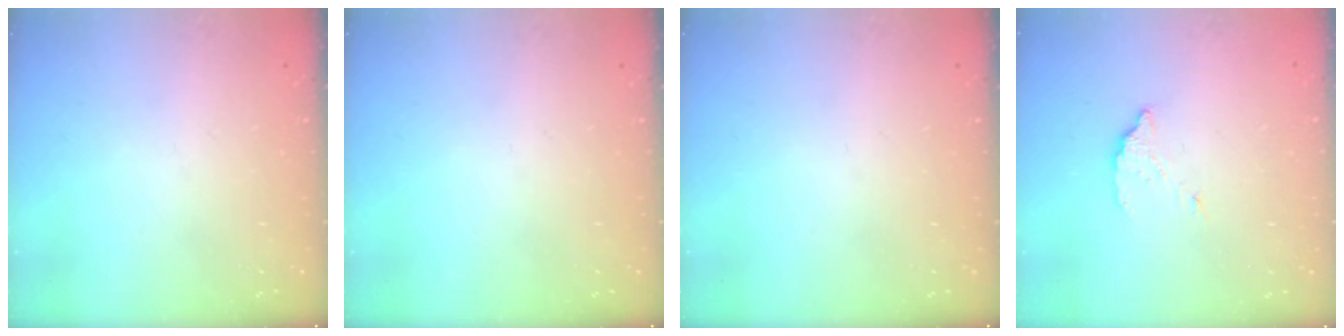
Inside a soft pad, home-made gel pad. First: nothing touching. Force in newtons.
{"total": 0.0}
{"total": 0.0}
{"total": 2.9, "press": 2.9, "slide": 0.2}